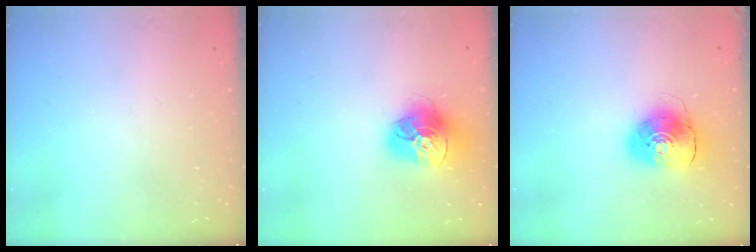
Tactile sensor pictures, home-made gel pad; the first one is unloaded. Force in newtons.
{"total": 17.0, "press": 16.9, "slide": 1.7}
{"total": 9.8, "press": 9.7, "slide": 1.4}